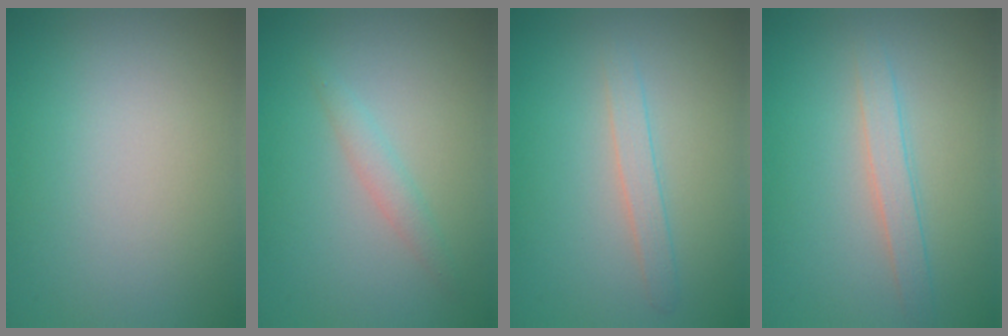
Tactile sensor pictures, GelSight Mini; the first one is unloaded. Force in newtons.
{"total": 1.4, "press": 1.4, "slide": 0.1}
{"total": 1.6, "press": 1.6, "slide": 0.1}
{"total": 1.9, "press": 1.9, "slide": 0.1}